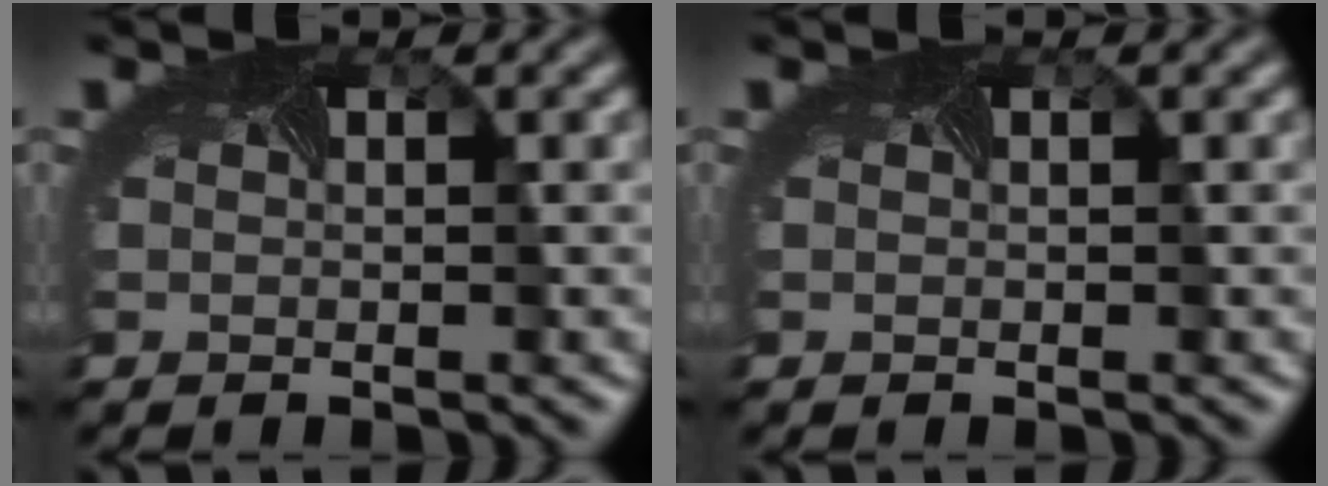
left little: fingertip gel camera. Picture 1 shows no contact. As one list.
[{"total": 0.0}]